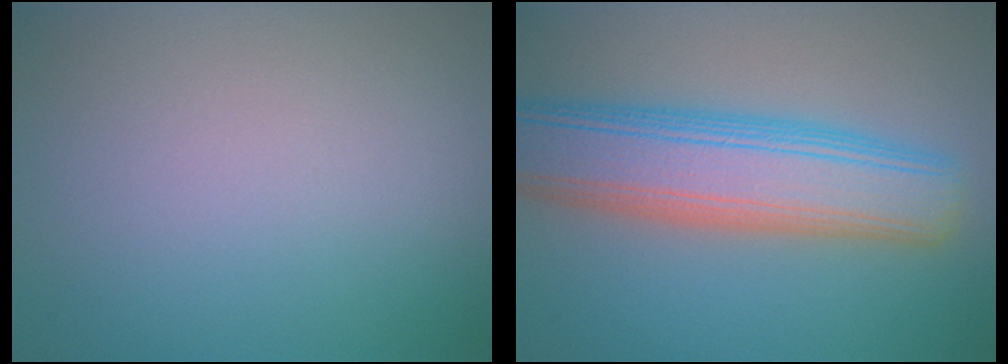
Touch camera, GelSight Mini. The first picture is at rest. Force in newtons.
{"total": 9.0, "press": 9.0, "slide": 0.3}